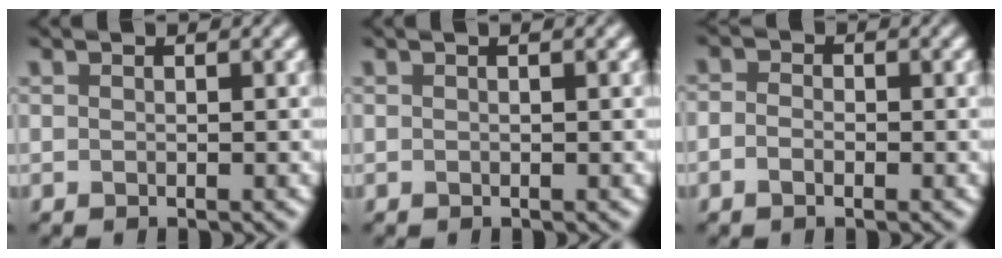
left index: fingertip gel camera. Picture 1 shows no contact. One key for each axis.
{"total": 0.8, "fx": 0.3, "fy": 0.1, "fz": 0.7, "tx": -0.011, "ty": 0.005, "tz": 0.001}
{"total": 1.7, "fx": -0.4, "fy": 1.1, "fz": 1.2, "tx": -0.011, "ty": 0.000, "tz": -0.018}